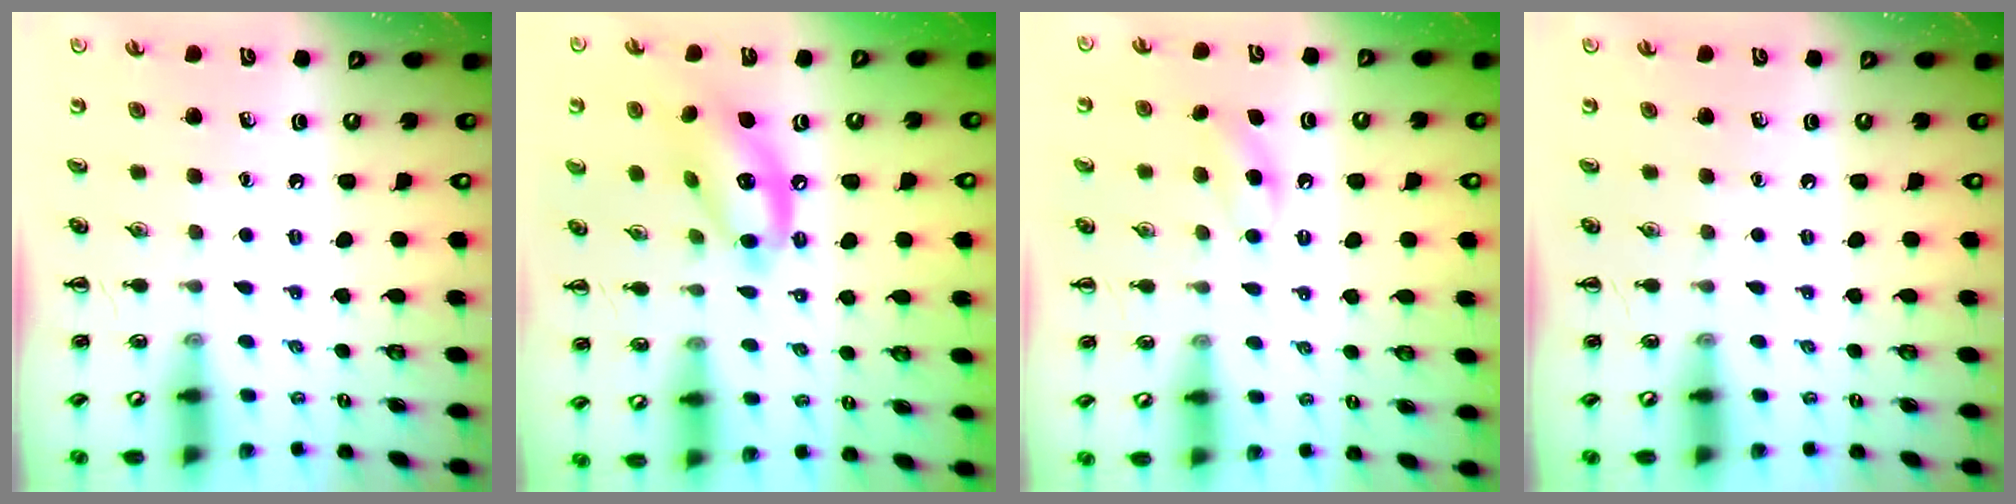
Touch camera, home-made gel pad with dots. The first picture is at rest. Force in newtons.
{"total": 12.3, "press": 12.0, "slide": 2.4}
{"total": 6.6, "press": 6.4, "slide": 1.6}
{"total": 0.0}